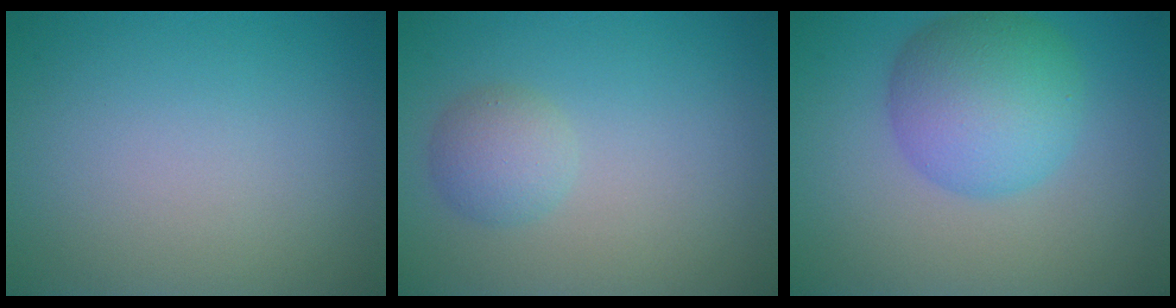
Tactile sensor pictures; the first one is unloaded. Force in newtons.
{"total": 2.2, "press": 2.2, "slide": 0.2}
{"total": 6.8, "press": 6.8, "slide": 0.1}